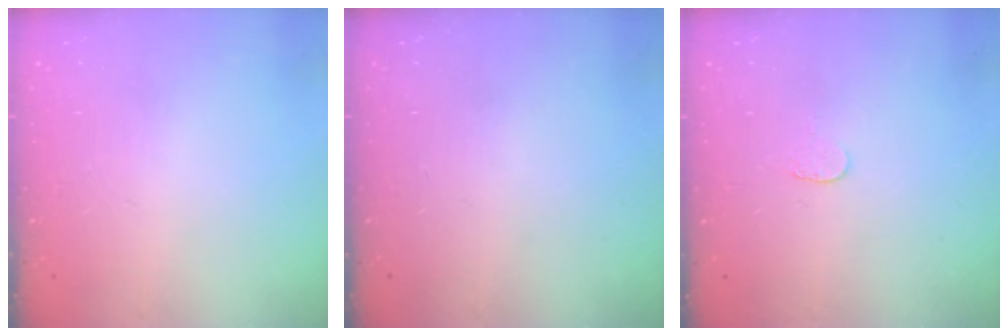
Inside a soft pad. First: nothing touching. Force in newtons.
{"total": 0.0}
{"total": 3.2, "press": 3.1, "slide": 0.3}